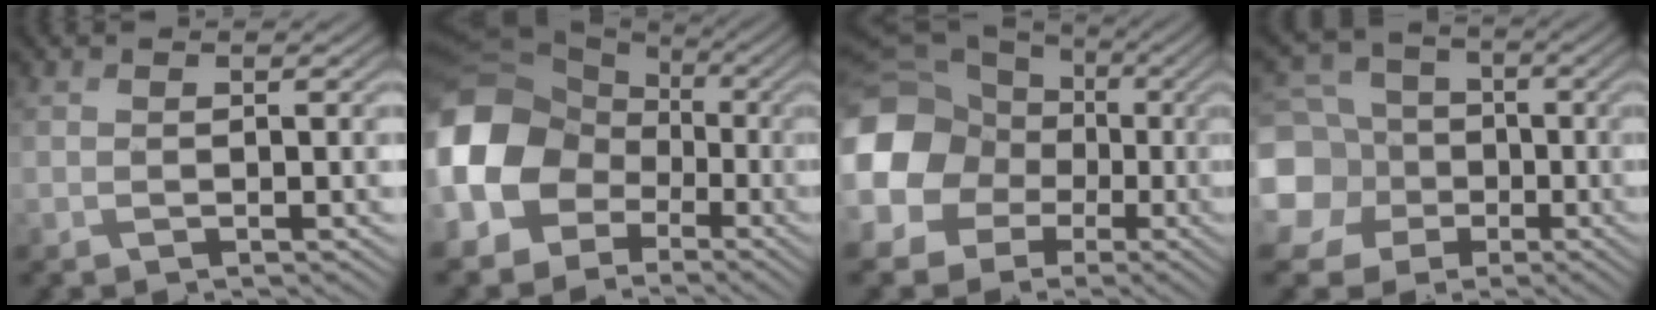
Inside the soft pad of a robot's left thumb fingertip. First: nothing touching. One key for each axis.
{"total": 16.7, "fx": -2.8, "fy": 13.7, "fz": 9.0, "tx": -0.256, "ty": -0.016, "tz": -0.071}
{"total": 19.1, "fx": -0.9, "fy": 17.2, "fz": 8.1, "tx": -0.246, "ty": -0.010, "tz": -0.067}
{"total": 12.5, "fx": -2.4, "fy": 11.2, "fz": 4.8, "tx": -0.181, "ty": -0.020, "tz": -0.074}